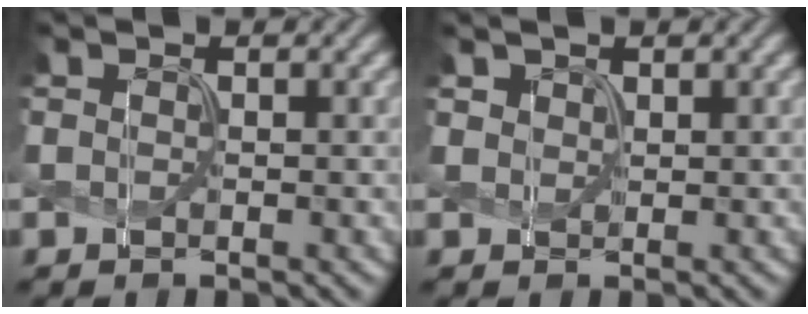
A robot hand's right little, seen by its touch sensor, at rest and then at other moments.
{"total": 0.6, "force": [0.5, 0.3, 0.0], "torque": [0.000, 0.000, 0.011]}